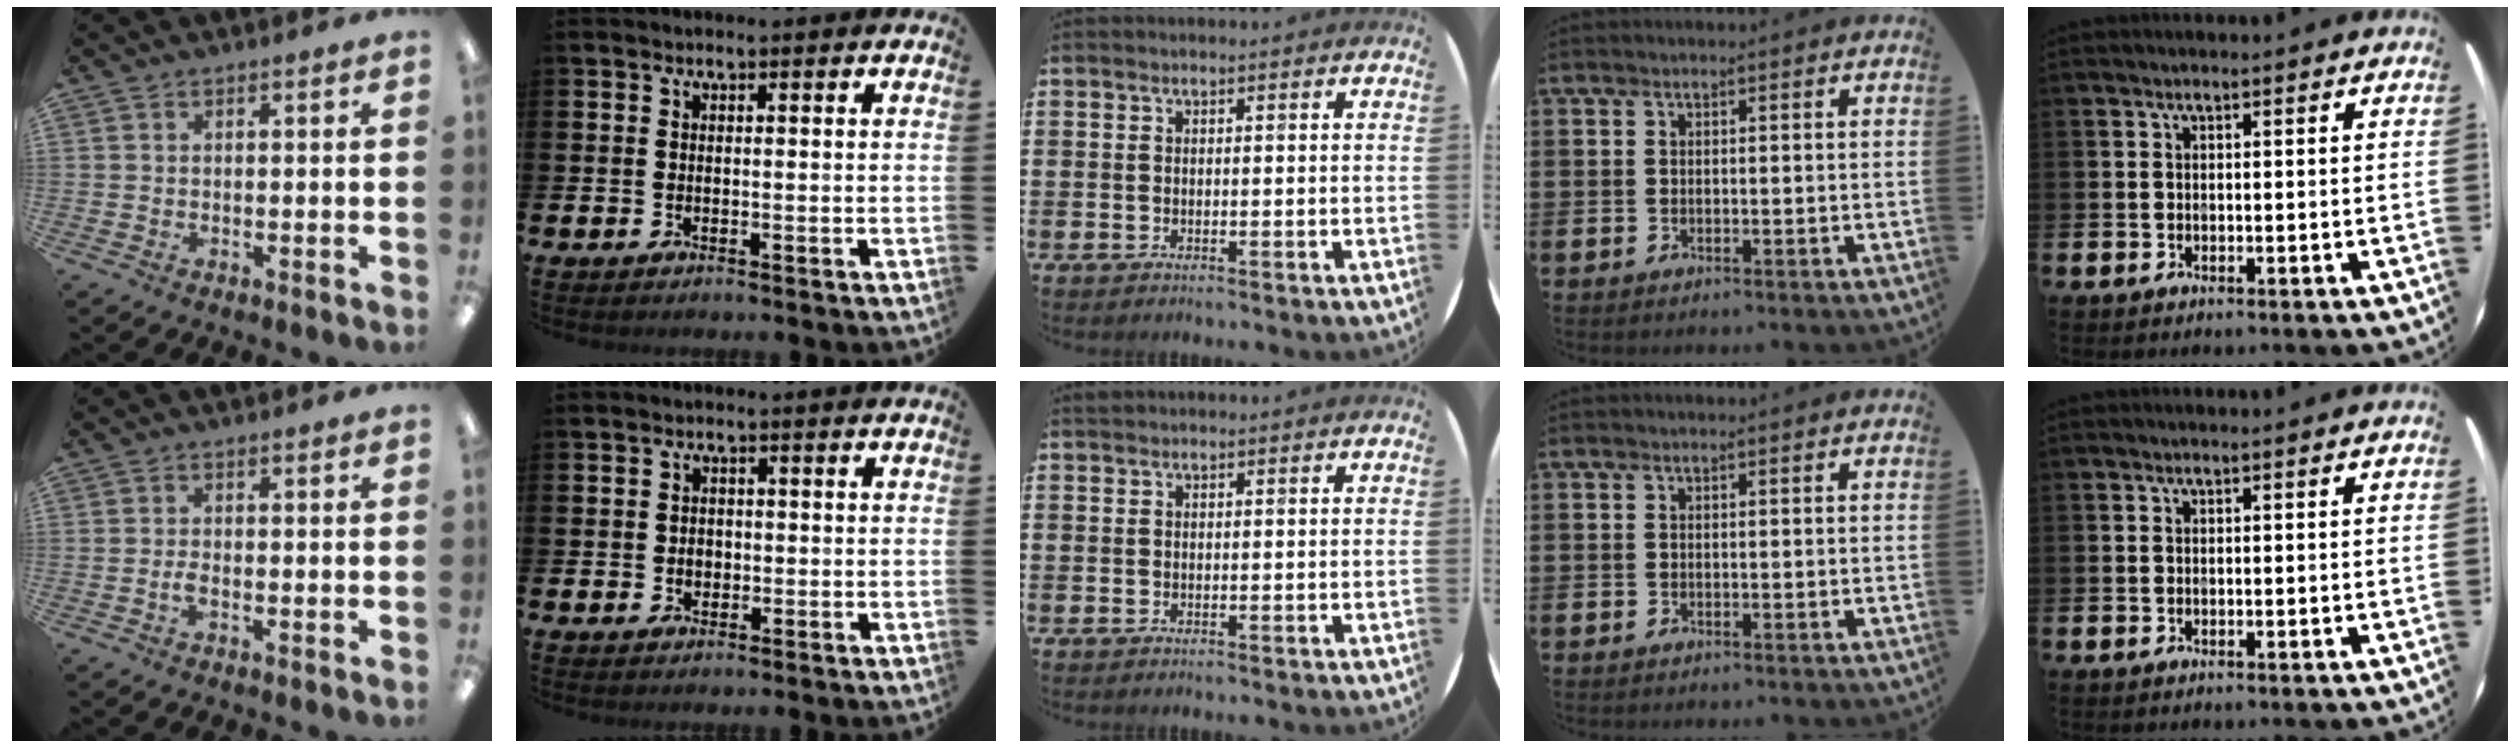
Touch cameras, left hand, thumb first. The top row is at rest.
{"thumb": {"total": 1.8, "force": [-0.5, 0.5, 1.6], "torque": [-0.028, 0.002, -0.010]}, "index": {"total": 1.6, "force": [-0.1, 1.4, 0.8], "torque": [-0.002, 0.001, -0.007]}}